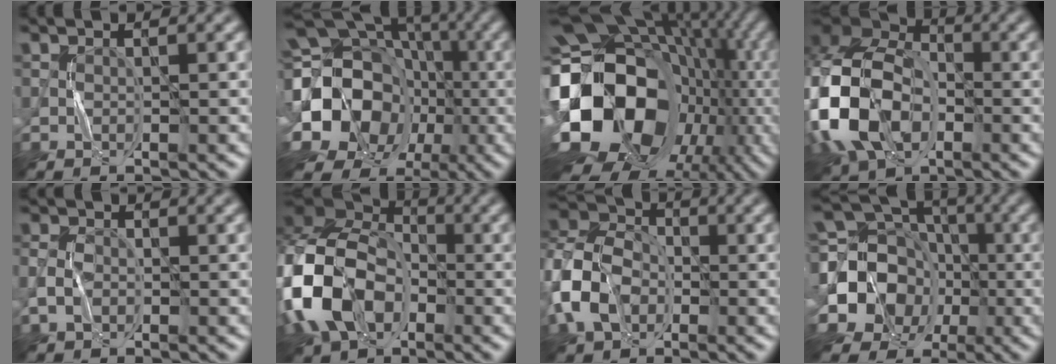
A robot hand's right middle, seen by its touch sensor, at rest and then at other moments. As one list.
[{"total": 21.6, "force": [-3.1, 18.8, 10.3], "torque": [-0.197, 0.006, -0.089]}, {"total": 21.6, "force": [-5.6, 16.8, 12.3], "torque": [-0.241, -0.006, -0.089]}, {"total": 16.1, "force": [-4.3, 11.1, 10.8], "torque": [-0.250, -0.026, -0.088]}, {"total": 1.9, "force": [-0.8, 1.3, 1.1], "torque": [-0.024, 0.002, -0.020]}, {"total": 13.9, "force": [-4.6, 9.7, 8.8], "torque": [-0.204, -0.018, -0.104]}, {"total": 7.7, "force": [-2.5, 5.5, 4.6], "torque": [-0.101, 0.009, -0.070]}, {"total": 14.8, "force": [-1.6, 13.3, 6.2], "torque": [-0.153, 0.025, -0.054]}]